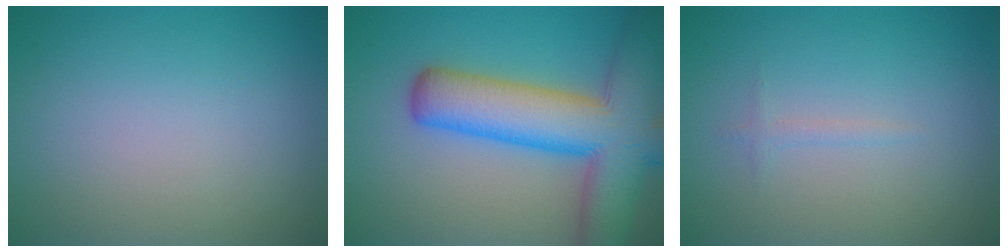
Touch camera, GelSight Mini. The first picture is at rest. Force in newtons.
{"total": 11.1, "press": 11.1, "slide": 0.7}
{"total": 0.7, "press": 0.7, "slide": 0.0}